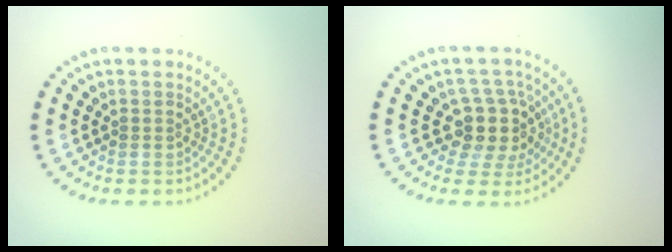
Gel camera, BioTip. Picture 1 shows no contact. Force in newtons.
{"total": 4.0, "press": 3.2, "slide": 2.3}